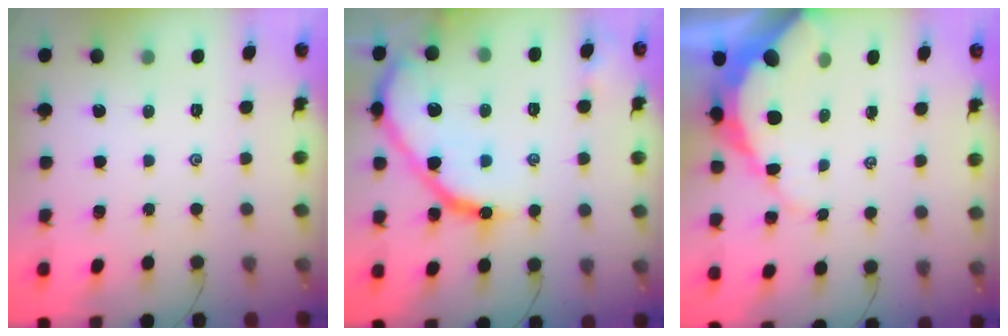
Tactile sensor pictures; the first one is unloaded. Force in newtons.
{"total": 17.4, "press": 17.3, "slide": 1.5}
{"total": 9.6, "press": 9.5, "slide": 0.9}